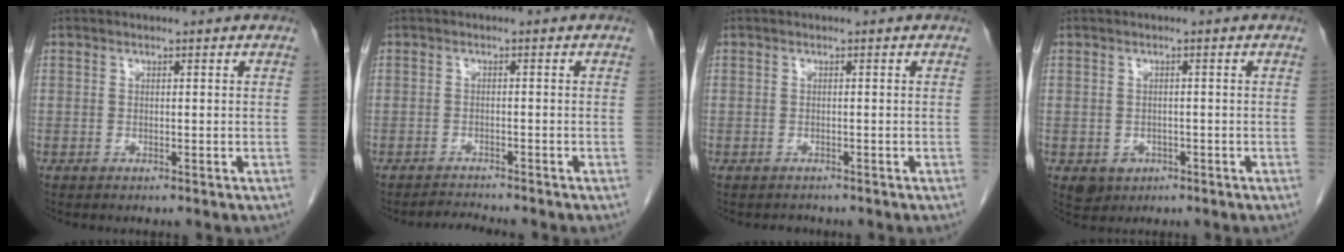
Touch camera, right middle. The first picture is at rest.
{"total": 2.2, "force": [-2.2, -0.3, -0.1], "torque": [-0.003, -0.013, -0.034]}
{"total": 1.1, "force": [-1.0, 0.5, -0.1], "torque": [-0.006, -0.001, -0.016]}
{"total": 3.3, "force": [-1.4, 2.8, 1.0], "torque": [-0.016, 0.001, -0.013]}